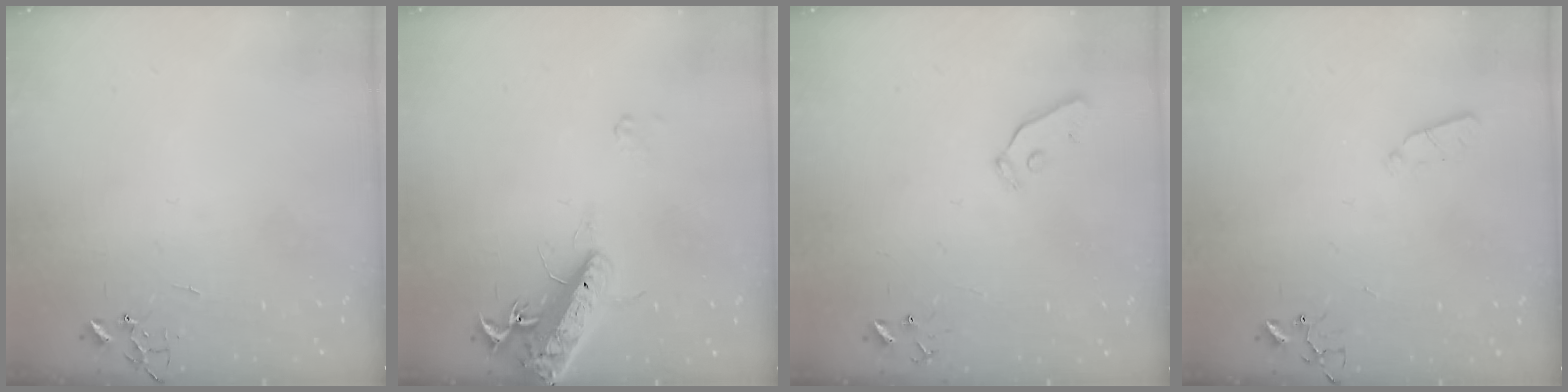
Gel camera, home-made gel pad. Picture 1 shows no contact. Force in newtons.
{"total": 15.7, "press": 15.3, "slide": 3.5}
{"total": 5.7, "press": 5.7, "slide": 0.4}
{"total": 3.5, "press": 3.4, "slide": 0.5}